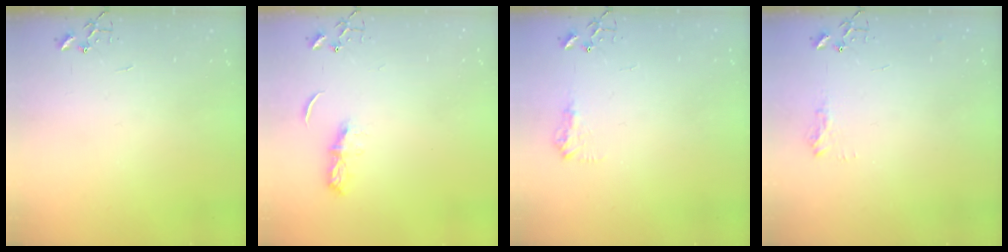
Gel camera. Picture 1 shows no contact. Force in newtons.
{"total": 6.1, "press": 6.0, "slide": 0.7}
{"total": 7.9, "press": 7.9, "slide": 0.3}
{"total": 8.2, "press": 8.2, "slide": 0.9}